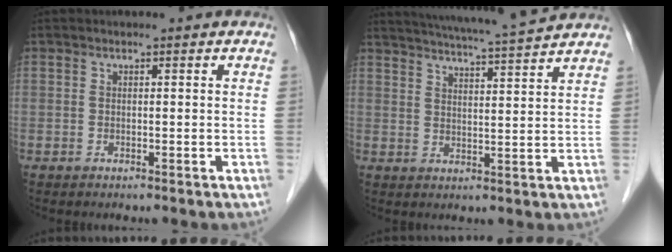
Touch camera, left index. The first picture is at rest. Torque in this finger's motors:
{"motor_torque": [0.52, -0.68, 0.35, 0.07]}